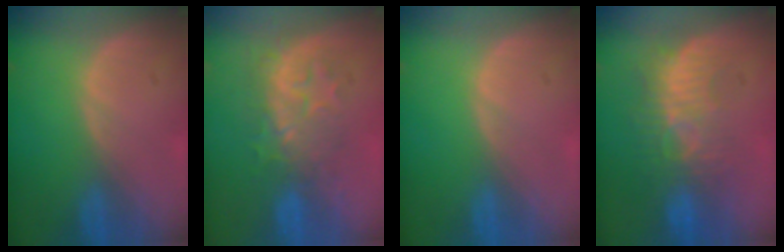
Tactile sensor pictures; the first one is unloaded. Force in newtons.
{"total": 8.5, "press": 7.9, "slide": 3.2}
{"total": 0.0}
{"total": 9.1, "press": 8.4, "slide": 3.7}